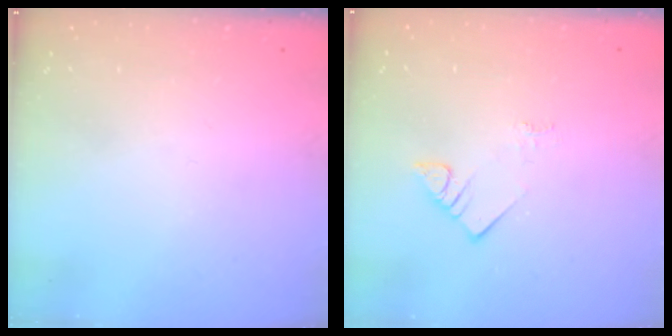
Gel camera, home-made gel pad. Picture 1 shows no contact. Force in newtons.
{"total": 4.0, "press": 3.9, "slide": 0.3}